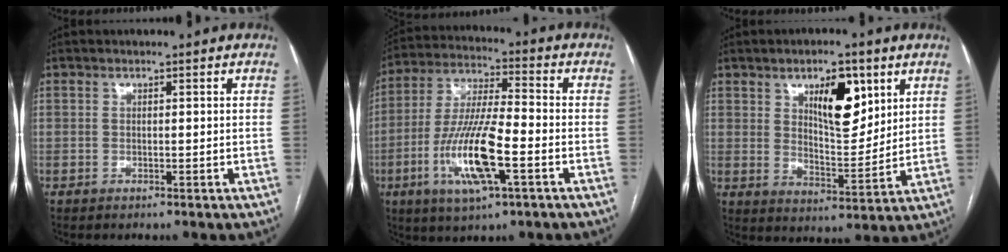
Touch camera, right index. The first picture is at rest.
{"total": 14.4, "force": [-4.8, 2.4, 13.4], "torque": [-0.273, -0.009, -0.086]}
{"total": 10.2, "force": [4.9, 4.0, 8.1], "torque": [-0.131, 0.001, 0.086]}